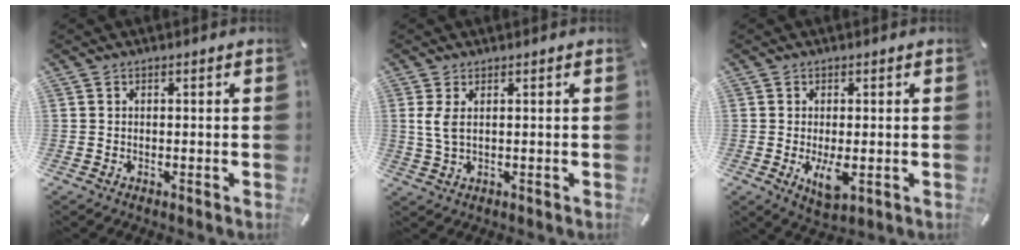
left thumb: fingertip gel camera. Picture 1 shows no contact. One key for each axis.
{"total": 4.1, "fx": 1.1, "fy": 1.7, "fz": 3.5, "tx": -0.087, "ty": -0.002, "tz": 0.016}
{"total": 6.3, "fx": -0.8, "fy": 2.9, "fz": 5.5, "tx": -0.101, "ty": -0.015, "tz": -0.016}